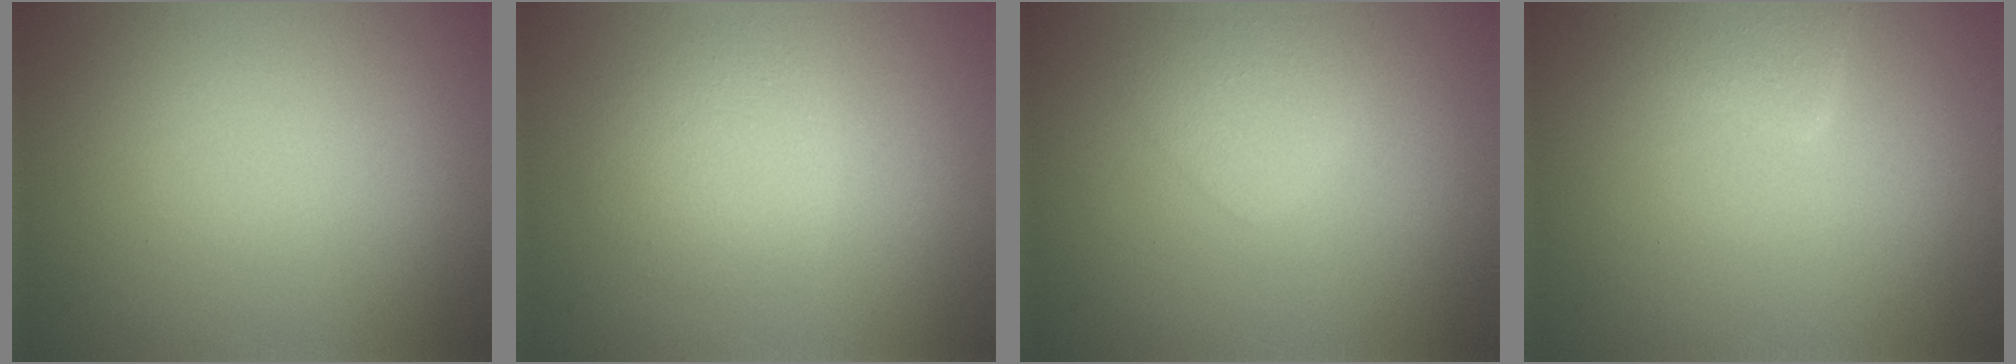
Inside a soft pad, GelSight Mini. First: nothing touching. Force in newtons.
{"total": 2.3, "press": 2.3, "slide": 0.1}
{"total": 1.8, "press": 1.8, "slide": 0.0}
{"total": 1.9, "press": 1.9, "slide": 0.2}